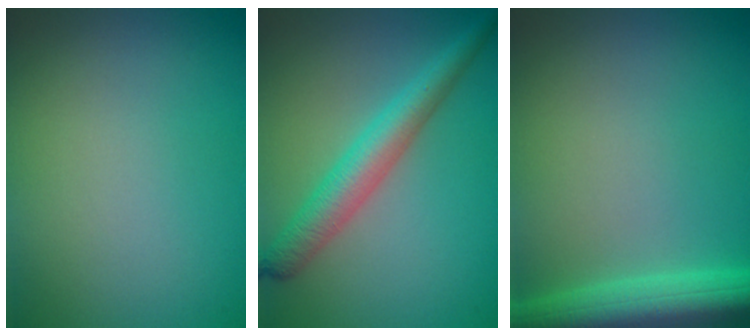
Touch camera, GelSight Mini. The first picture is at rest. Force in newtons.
{"total": 4.3, "press": 4.3, "slide": 0.1}
{"total": 7.3, "press": 7.3, "slide": 0.4}